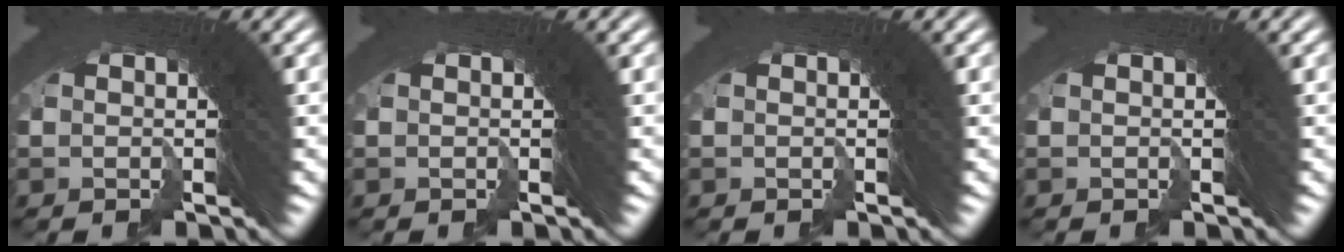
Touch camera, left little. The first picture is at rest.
{"total": 0.0}
{"total": 0.0}
{"total": 0.0}